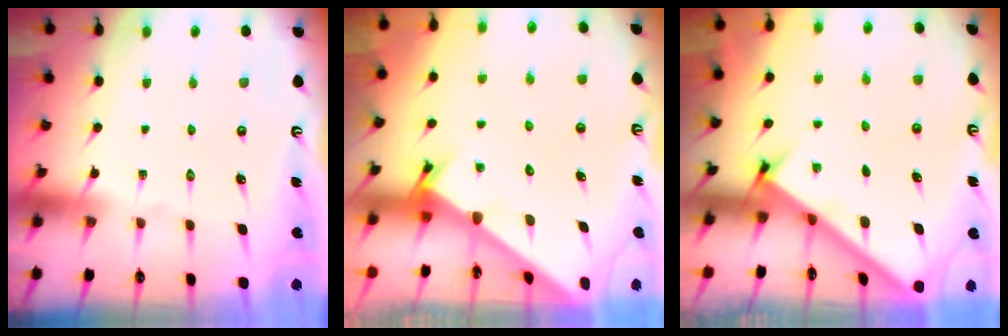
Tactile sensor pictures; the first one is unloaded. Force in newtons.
{"total": 2.9, "press": 2.9, "slide": 0.1}
{"total": 2.6, "press": 2.6, "slide": 0.3}